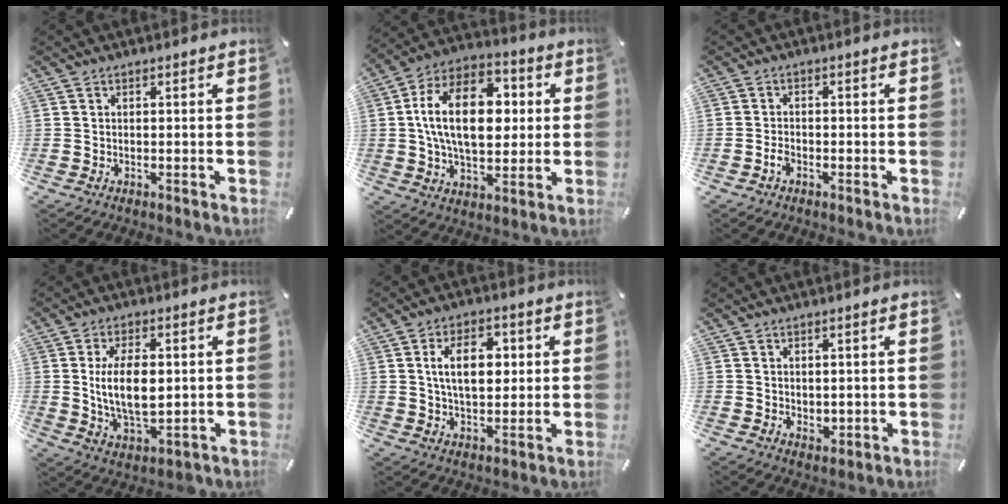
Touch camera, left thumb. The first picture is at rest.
{"total": 19.4, "force": [2.1, 12.0, 15.0], "torque": [-0.282, 0.010, 0.032]}
{"total": 2.1, "force": [-1.2, 1.1, 1.2], "torque": [-0.022, 0.005, -0.024]}
{"total": 11.7, "force": [0.9, 6.3, 9.8], "torque": [-0.188, -0.006, 0.010]}
{"total": 10.6, "force": [2.2, 6.6, 7.9], "torque": [-0.144, 0.002, 0.031]}
{"total": 2.2, "force": [0.9, 1.9, 0.6], "torque": [-0.004, -0.001, 0.016]}